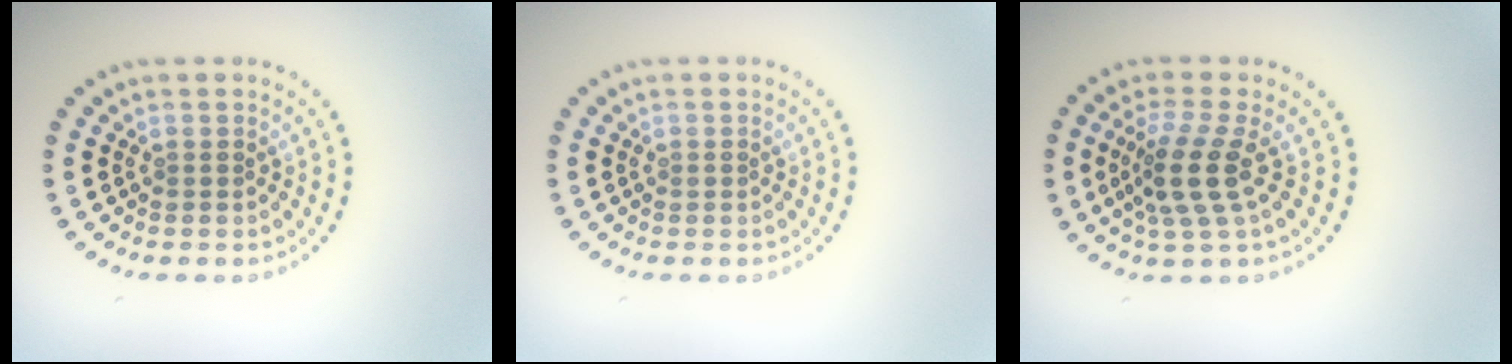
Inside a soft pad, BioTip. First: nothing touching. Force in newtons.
{"total": 0.0}
{"total": 3.8, "press": 2.9, "slide": 2.6}